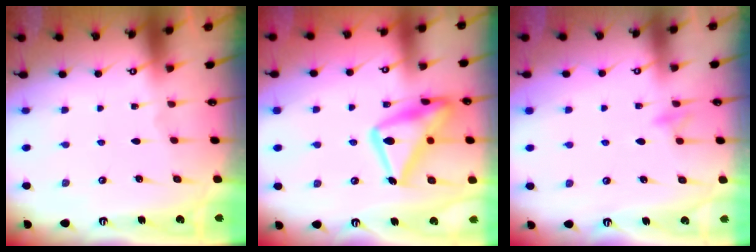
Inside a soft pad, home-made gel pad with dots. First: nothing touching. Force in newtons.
{"total": 21.2, "press": 21.2, "slide": 1.4}
{"total": 7.6, "press": 7.5, "slide": 0.8}